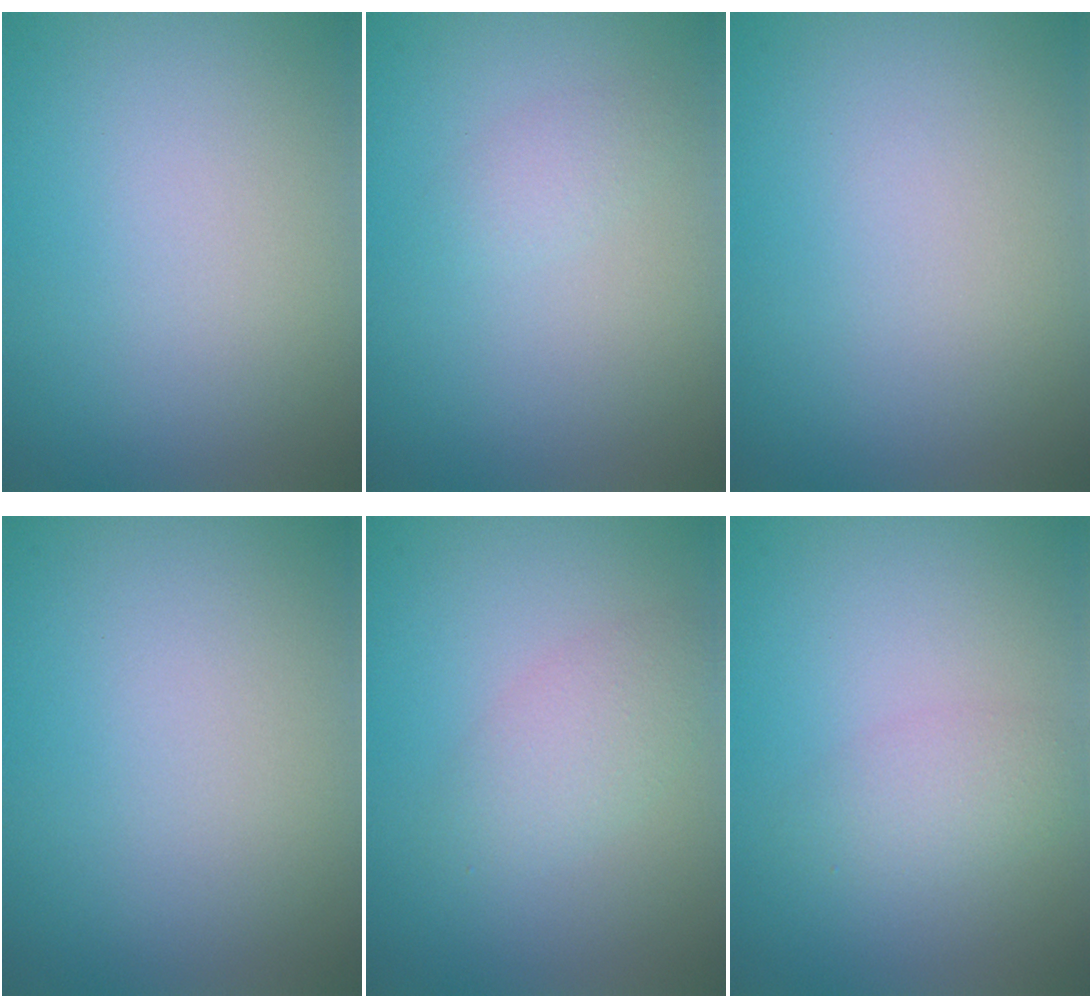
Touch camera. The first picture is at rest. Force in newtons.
{"total": 1.1, "press": 1.1, "slide": 0.0}
{"total": 0.0}
{"total": 0.0}
{"total": 2.4, "press": 2.4, "slide": 0.2}
{"total": 2.0, "press": 2.0, "slide": 0.1}